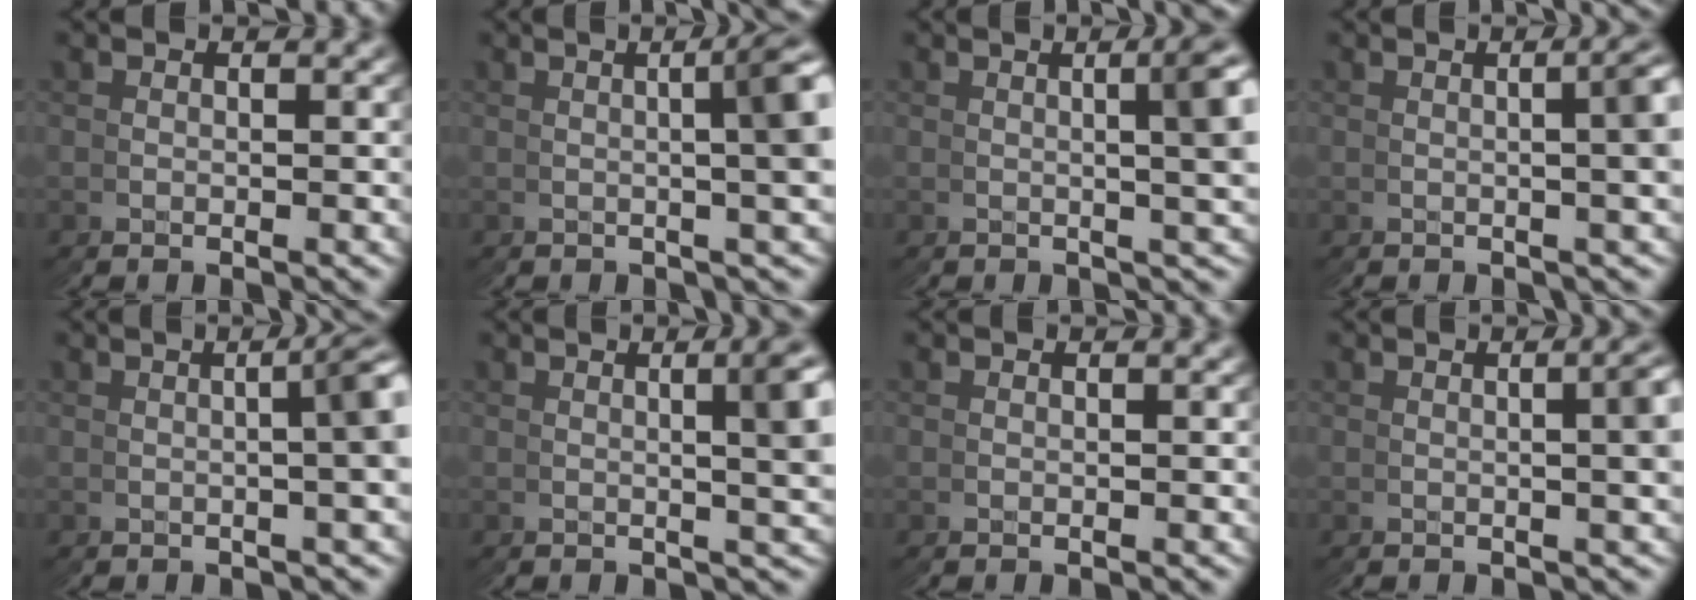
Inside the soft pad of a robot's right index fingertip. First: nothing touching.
{"total": 5.8, "force": [1.2, 1.2, 5.6], "torque": [-0.058, 0.021, 0.016]}
{"total": 4.9, "force": [1.2, 0.7, 4.7], "torque": [-0.049, 0.015, 0.020]}
{"total": 4.1, "force": [0.5, 0.7, 4.0], "torque": [-0.043, 0.012, 0.009]}
{"total": 5.2, "force": [0.8, 1.3, 5.0], "torque": [-0.052, 0.020, 0.009]}
{"total": 4.3, "force": [1.0, 0.3, 4.2], "torque": [-0.043, 0.011, 0.019]}
{"total": 0.0}
{"total": 3.5, "force": [0.5, 0.4, 3.4], "torque": [-0.037, 0.008, 0.010]}